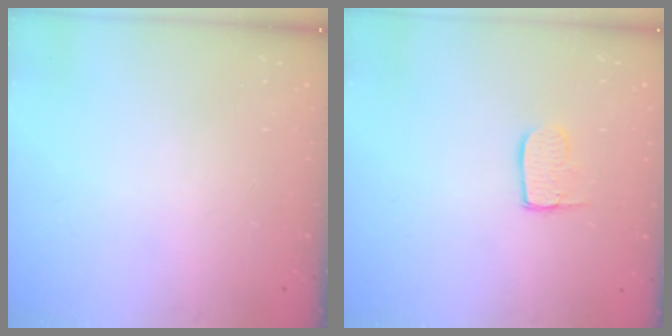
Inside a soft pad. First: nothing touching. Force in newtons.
{"total": 6.7, "press": 6.7, "slide": 0.2}